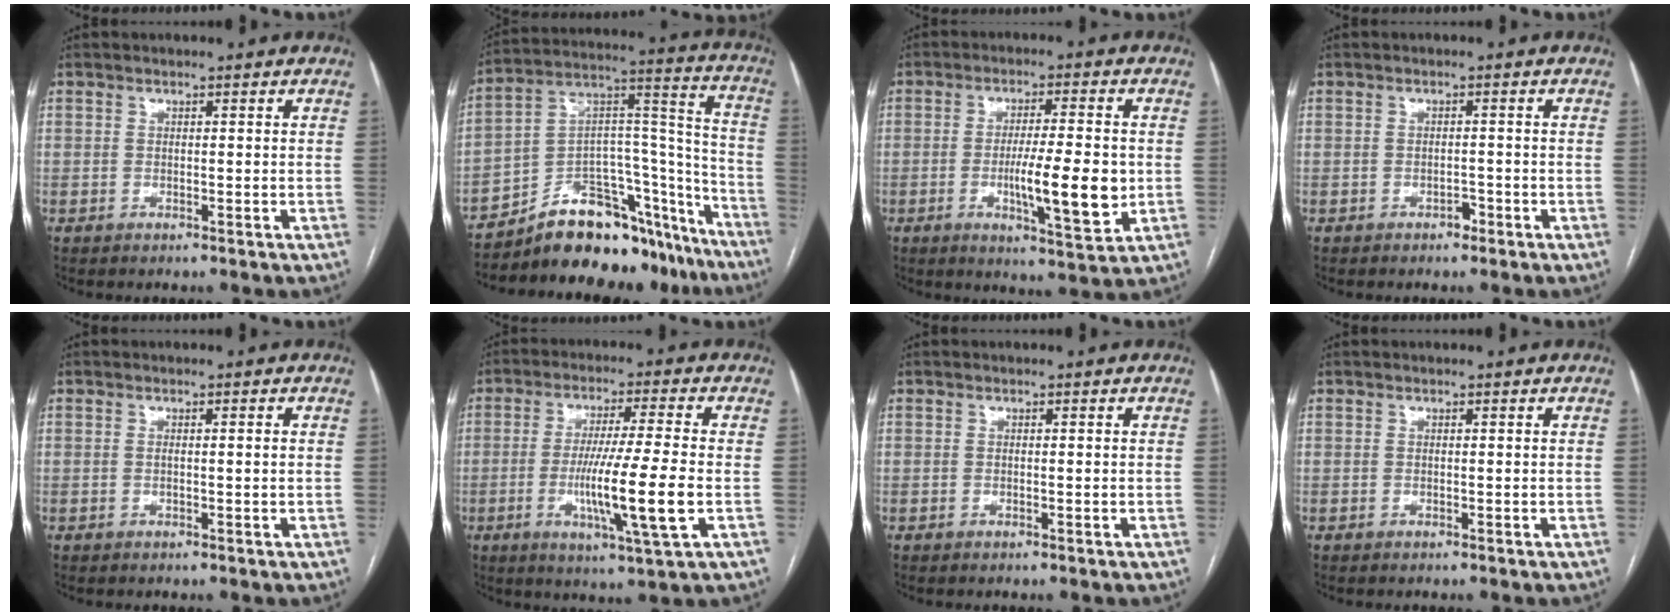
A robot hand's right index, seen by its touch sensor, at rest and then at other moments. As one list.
[{"total": 22.0, "force": [-18.2, 8.6, 8.8], "torque": [-0.100, 0.068, -0.273]}, {"total": 10.5, "force": [-1.7, 1.6, 10.3], "torque": [-0.168, -0.014, -0.025]}, {"total": 1.3, "force": [-0.9, 0.7, 0.7], "torque": [-0.011, 0.002, -0.013]}, {"total": 1.1, "force": [-0.1, 0.0, 1.1], "torque": [-0.021, 0.001, 0.001]}, {"total": 12.2, "force": [-2.8, -0.6, 11.9], "torque": [-0.218, -0.019, -0.053]}, {"total": 0.0}, {"total": 0.0}]